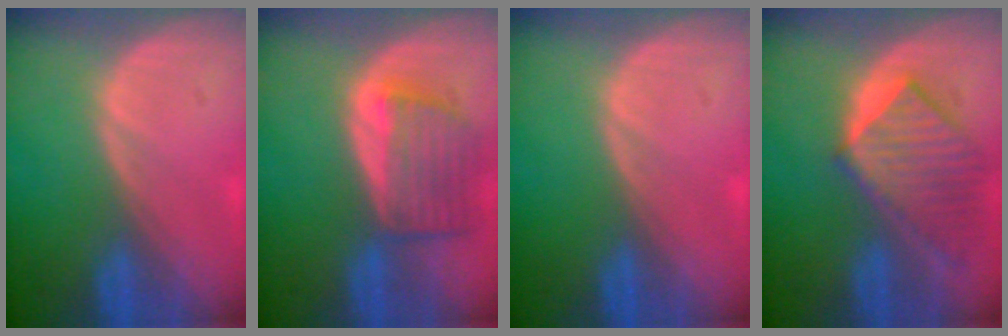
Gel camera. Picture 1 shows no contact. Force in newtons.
{"total": 7.0, "press": 6.6, "slide": 2.4}
{"total": 0.0}
{"total": 8.9, "press": 7.9, "slide": 4.1}